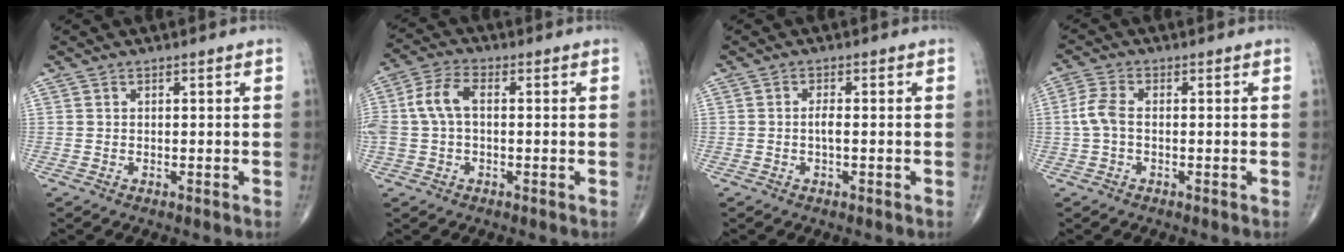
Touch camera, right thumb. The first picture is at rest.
{"total": 7.7, "force": [0.4, 4.5, 6.2], "torque": [-0.145, 0.027, 0.005]}
{"total": 1.6, "force": [-0.3, 0.4, 1.6], "torque": [-0.031, 0.001, -0.008]}
{"total": 4.2, "force": [-0.3, 2.3, 3.5], "torque": [-0.086, 0.010, -0.012]}